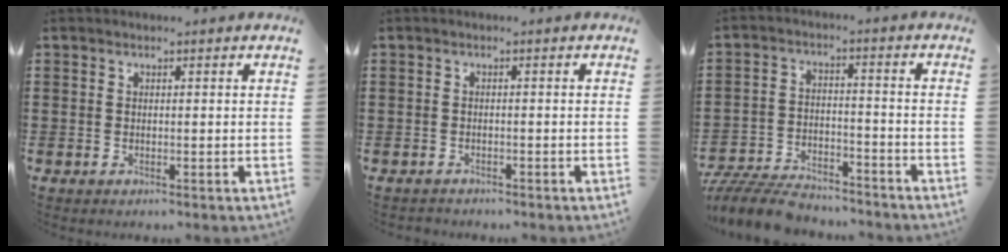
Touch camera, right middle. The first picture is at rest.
{"total": 1.0, "force": [-1.0, 0.4, -0.1], "torque": [0.000, 0.005, -0.023]}
{"total": 8.4, "force": [-7.8, 1.7, 2.4], "torque": [-0.050, 0.015, -0.152]}